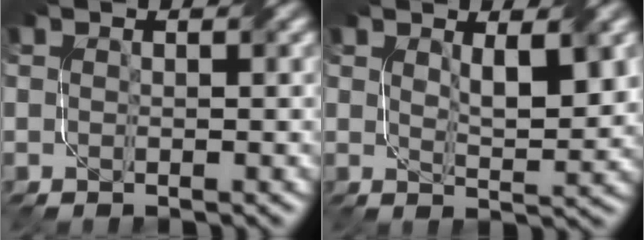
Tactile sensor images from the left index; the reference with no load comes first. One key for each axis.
{"total": 3.5, "fx": 1.4, "fy": 1.0, "fz": 3.0, "tx": -0.055, "ty": -0.007, "tz": 0.027}